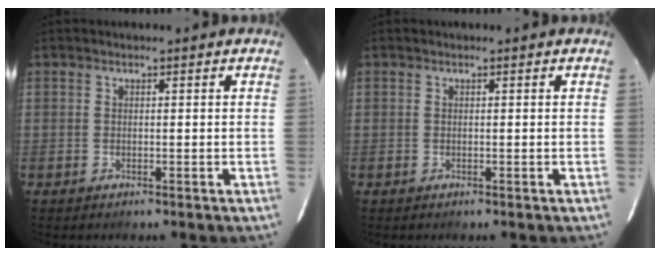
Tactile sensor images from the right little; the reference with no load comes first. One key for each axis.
{"total": 0.0}